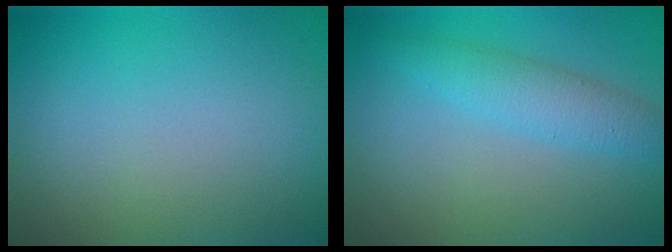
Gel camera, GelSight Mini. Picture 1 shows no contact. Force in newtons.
{"total": 2.9, "press": 2.9, "slide": 0.1}